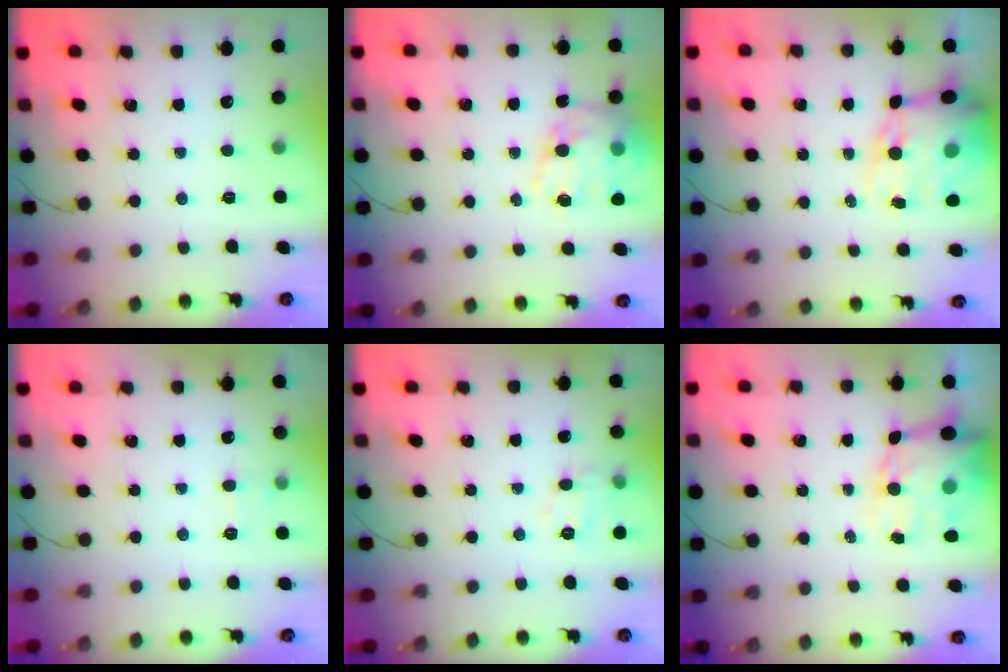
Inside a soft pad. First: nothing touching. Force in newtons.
{"total": 16.4, "press": 16.0, "slide": 3.7}
{"total": 14.9, "press": 14.6, "slide": 3.1}
{"total": 5.1, "press": 4.8, "slide": 1.6}
{"total": 6.0, "press": 5.9, "slide": 1.0}
{"total": 13.6, "press": 13.2, "slide": 3.4}